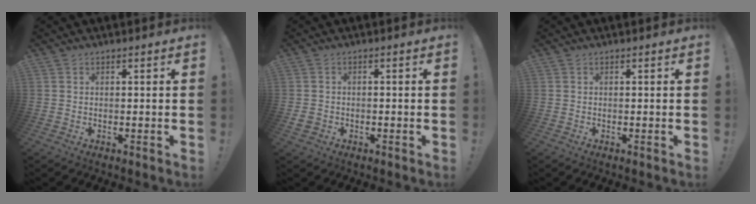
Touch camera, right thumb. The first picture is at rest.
{"total": 2.0, "force": [-0.9, 1.6, 0.8], "torque": [-0.019, 0.006, -0.015]}
{"total": 0.0}